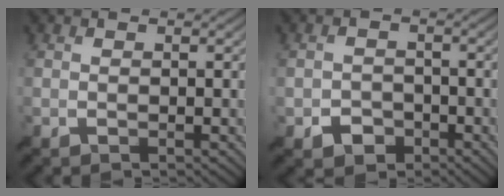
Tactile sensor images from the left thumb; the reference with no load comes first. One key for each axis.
{"total": 3.2, "fx": -1.8, "fy": 2.4, "fz": 1.0, "tx": -0.013, "ty": -0.006, "tz": -0.034}